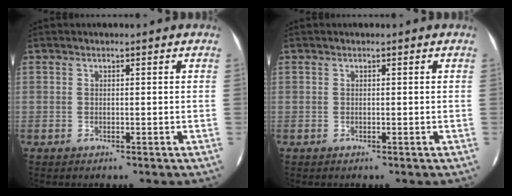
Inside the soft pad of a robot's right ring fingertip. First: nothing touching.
{"total": 0.0}